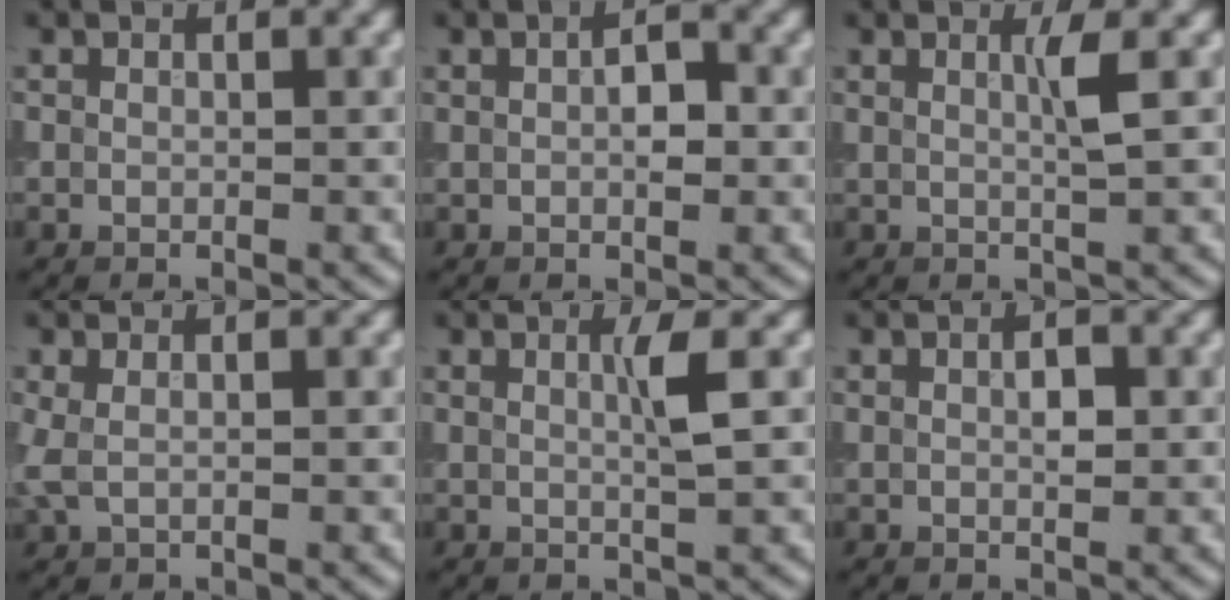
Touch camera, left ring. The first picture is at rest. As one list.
[{"total": 2.2, "force": [0.2, 1.1, 1.9], "torque": [-0.034, 0.004, 0.003]}, {"total": 1.9, "force": [0.5, 0.3, 1.8], "torque": [-0.031, -0.002, 0.005]}, {"total": 1.3, "force": [0.4, 0.5, 1.1], "torque": [-0.024, 0.005, 0.005]}, {"total": 2.2, "force": [0.5, 0.3, 2.1], "torque": [-0.037, -0.002, 0.006]}, {"total": 1.6, "force": [0.3, 0.7, 1.4], "torque": [-0.026, 0.002, 0.006]}]